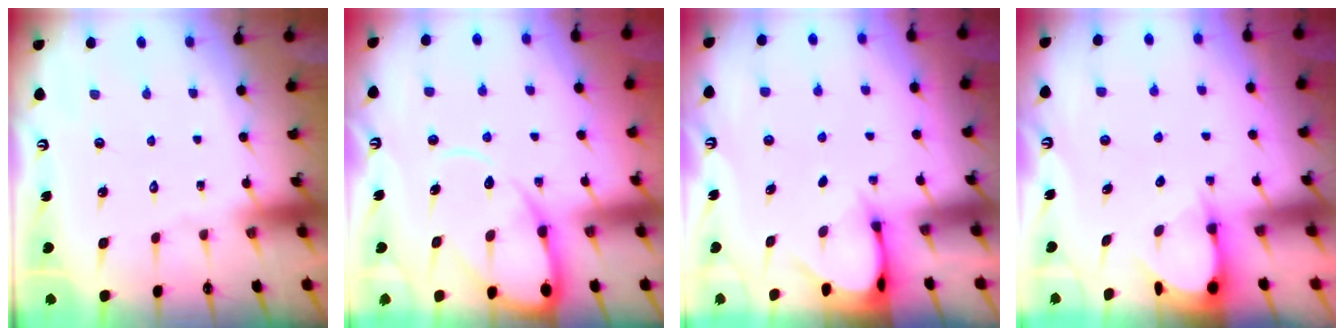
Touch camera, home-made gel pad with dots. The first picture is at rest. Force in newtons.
{"total": 11.0, "press": 10.9, "slide": 1.3}
{"total": 3.0, "press": 3.0, "slide": 0.2}
{"total": 3.5, "press": 3.5, "slide": 0.4}